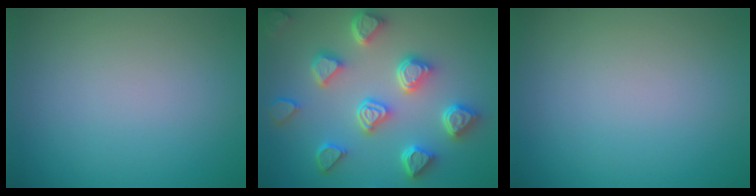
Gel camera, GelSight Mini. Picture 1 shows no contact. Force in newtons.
{"total": 6.9, "press": 5.7, "slide": 3.9}
{"total": 0.0}